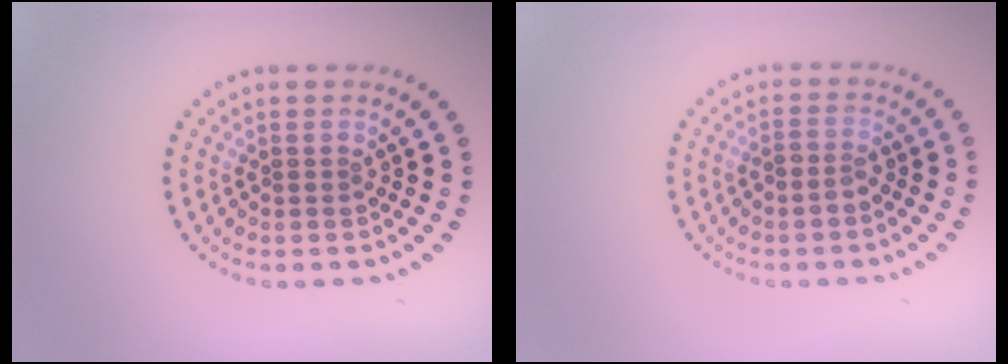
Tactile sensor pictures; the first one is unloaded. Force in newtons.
{"total": 1.4, "press": 1.2, "slide": 0.7}